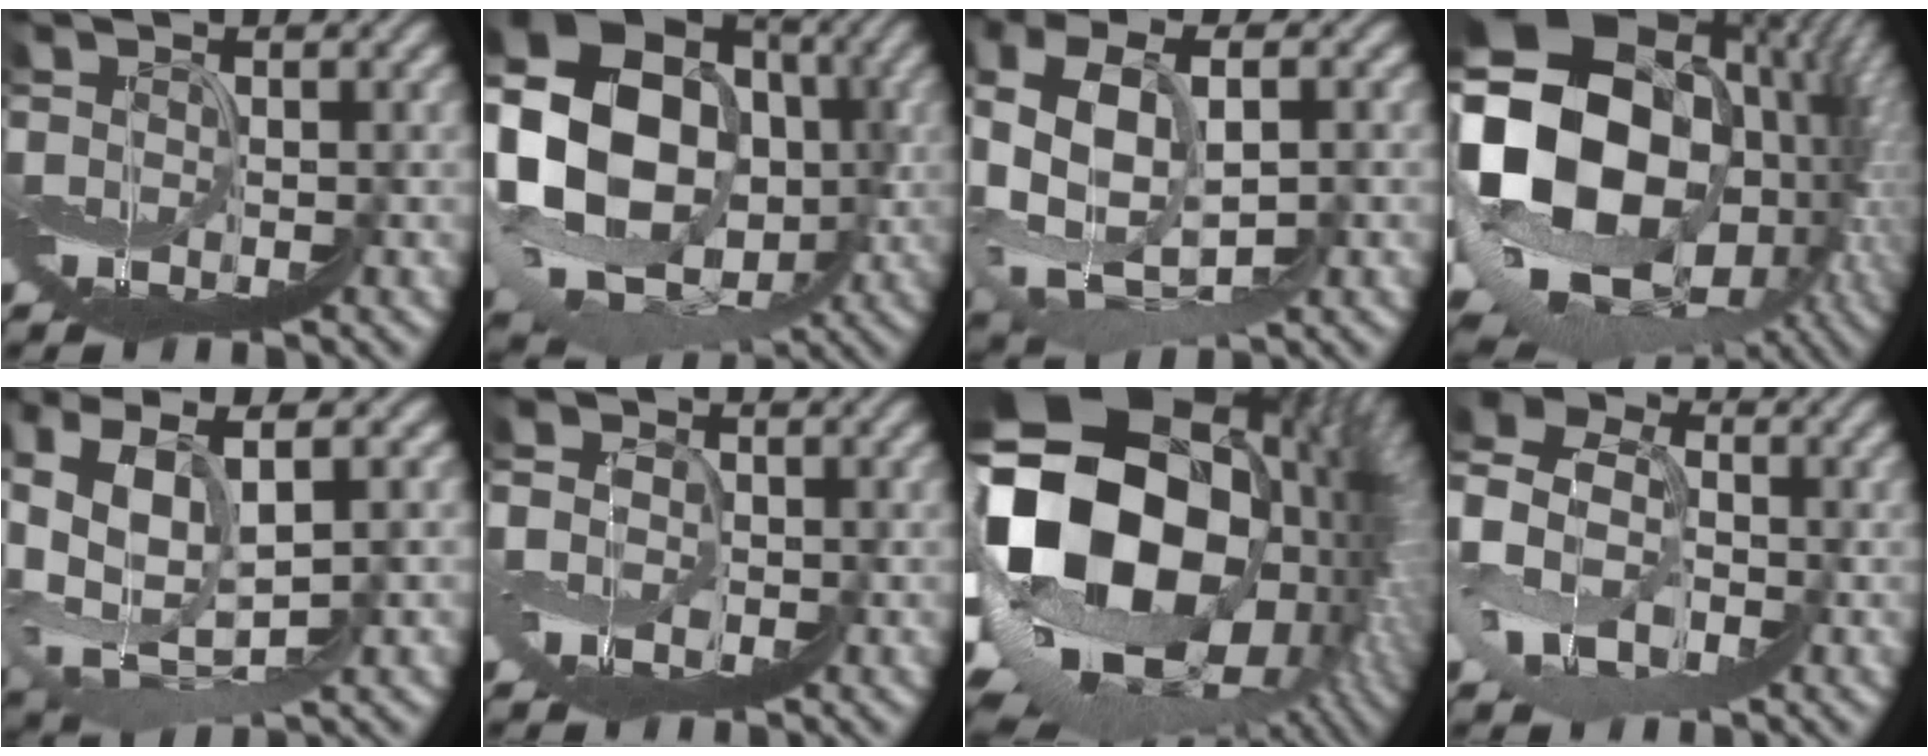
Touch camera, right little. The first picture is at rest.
{"total": 12.9, "force": [0.3, 10.5, 7.5], "torque": [-0.158, 0.012, 0.015]}
{"total": 7.0, "force": [-0.8, 4.2, 5.6], "torque": [-0.142, 0.009, -0.008]}
{"total": 14.8, "force": [0.1, 11.9, 8.7], "torque": [-0.202, 0.008, 0.018]}
{"total": 8.4, "force": [1.6, 4.3, 7.1], "torque": [-0.155, 0.004, 0.049]}
{"total": 3.4, "force": [-1.1, 2.8, 1.7], "torque": [-0.003, 0.017, -0.056]}
{"total": 16.6, "force": [-1.5, 12.5, 10.8], "torque": [-0.194, -0.002, -0.040]}
{"total": 8.0, "force": [-3.1, 6.2, 3.9], "torque": [-0.100, 0.002, -0.082]}